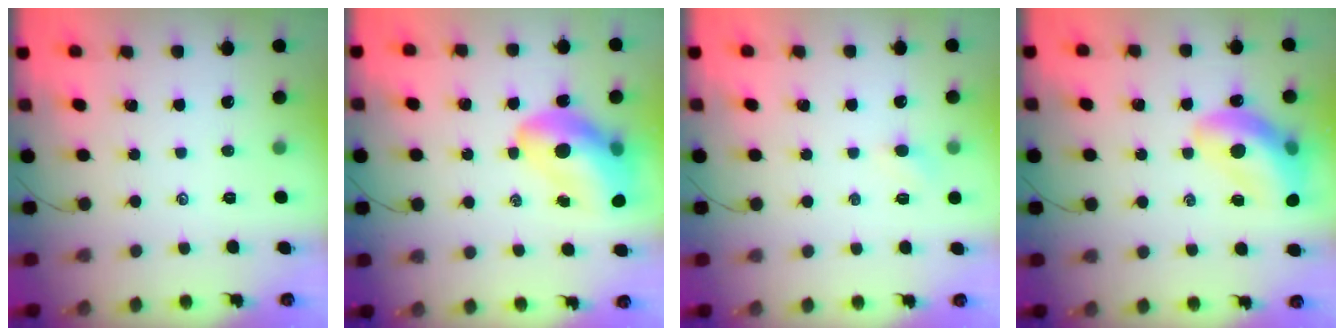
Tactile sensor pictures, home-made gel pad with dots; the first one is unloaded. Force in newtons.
{"total": 14.5, "press": 14.0, "slide": 3.8}
{"total": 2.7, "press": 2.6, "slide": 0.9}
{"total": 18.0, "press": 17.5, "slide": 4.3}